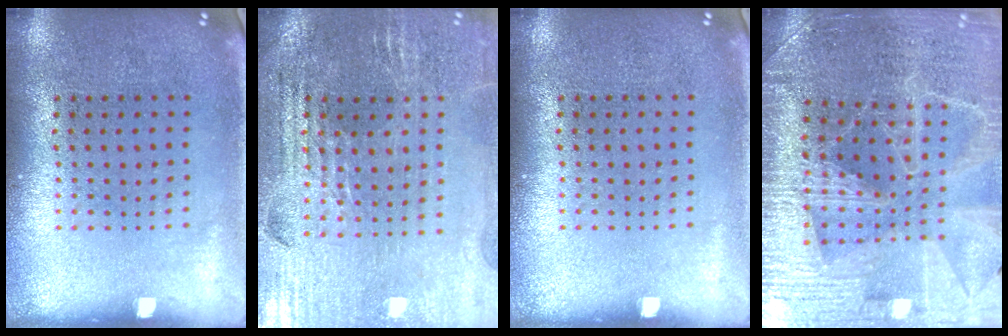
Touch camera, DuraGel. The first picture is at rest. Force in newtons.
{"total": 2.9, "press": 2.9, "slide": 0.5}
{"total": 0.0}
{"total": 3.6, "press": 3.5, "slide": 0.7}